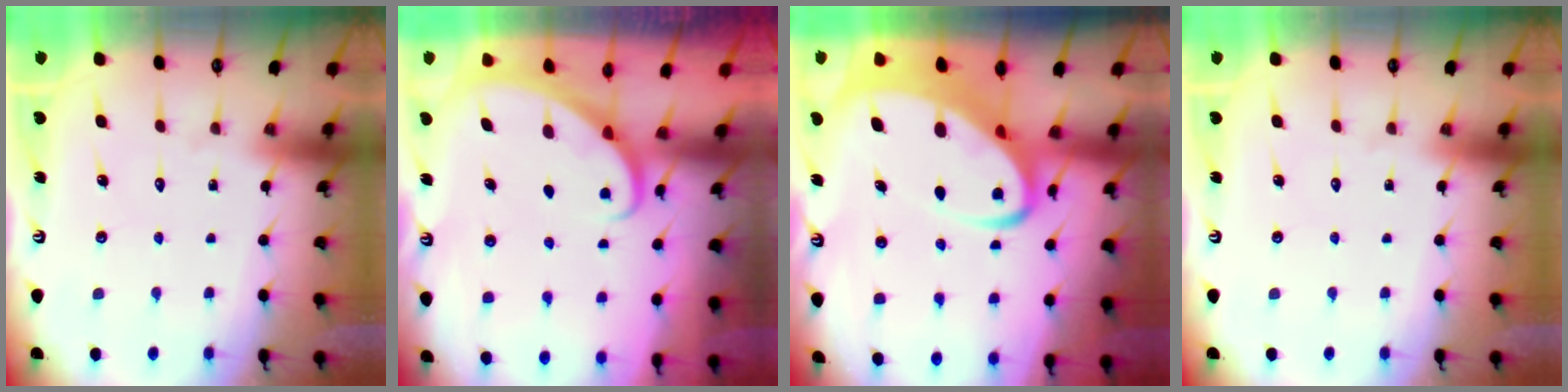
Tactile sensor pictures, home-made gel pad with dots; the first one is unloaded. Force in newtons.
{"total": 2.3, "press": 2.3, "slide": 0.1}
{"total": 7.0, "press": 6.9, "slide": 0.9}
{"total": 0.0}